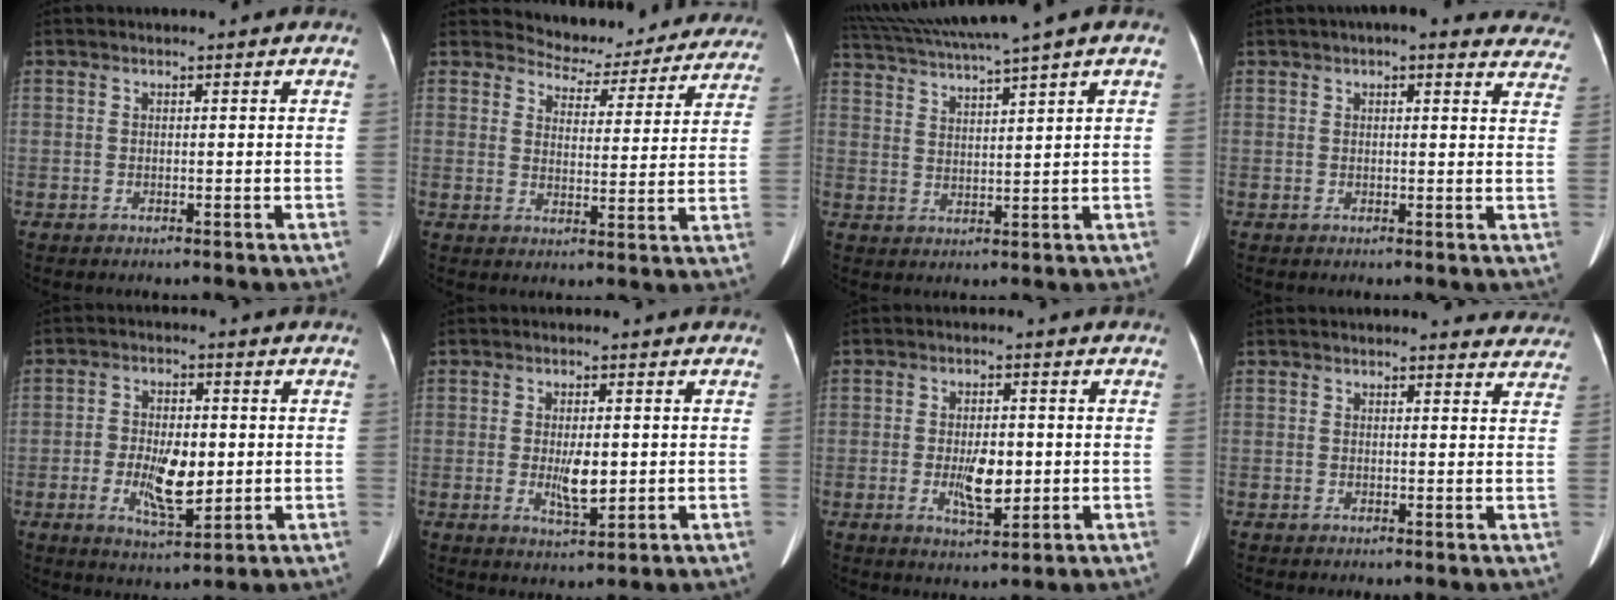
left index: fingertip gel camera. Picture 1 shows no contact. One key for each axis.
{"total": 13.8, "fx": 13.2, "fy": 4.1, "fz": 1.2, "tx": 0.008, "ty": -0.018, "tz": 0.142}
{"total": 11.1, "fx": 8.9, "fy": -1.4, "fz": 6.5, "tx": -0.118, "ty": 0.027, "tz": 0.144}
{"total": 14.1, "fx": 12.2, "fy": 3.7, "fz": 6.0, "tx": -0.041, "ty": 0.019, "tz": 0.121}
{"total": 7.9, "fx": -1.0, "fy": 3.2, "fz": 7.2, "tx": -0.136, "ty": -0.004, "tz": -0.013}
{"total": 4.7, "fx": -0.2, "fy": 1.4, "fz": 4.4, "tx": -0.083, "ty": -0.009, "tz": 0.001}
{"total": 5.7, "fx": -0.7, "fy": 2.1, "fz": 5.2, "tx": -0.097, "ty": -0.007, "tz": -0.007}
{"total": 7.2, "fx": 6.8, "fy": 2.1, "fz": 0.8, "tx": 0.027, "ty": -0.006, "tz": 0.042}